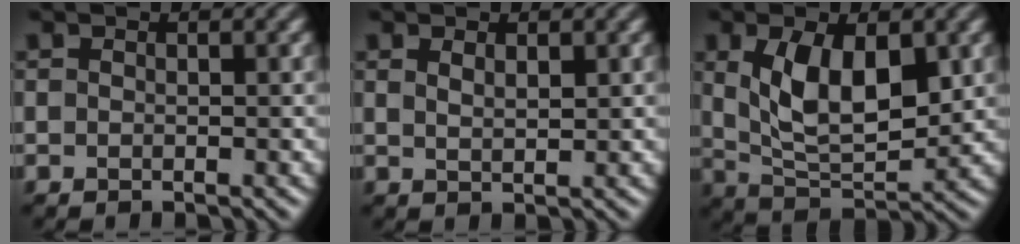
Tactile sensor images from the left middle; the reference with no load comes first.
{"total": 1.4, "force": [0.8, 0.5, 1.0], "torque": [-0.019, -0.002, 0.016]}
{"total": 7.4, "force": [1.7, 3.6, 6.2], "torque": [-0.119, -0.005, 0.034]}